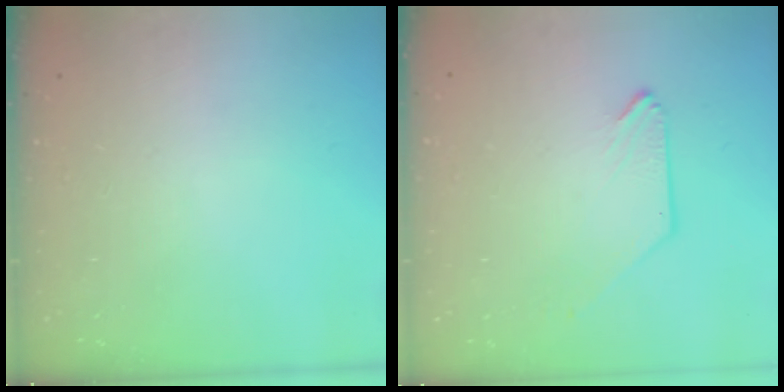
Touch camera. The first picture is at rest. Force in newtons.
{"total": 0.0}